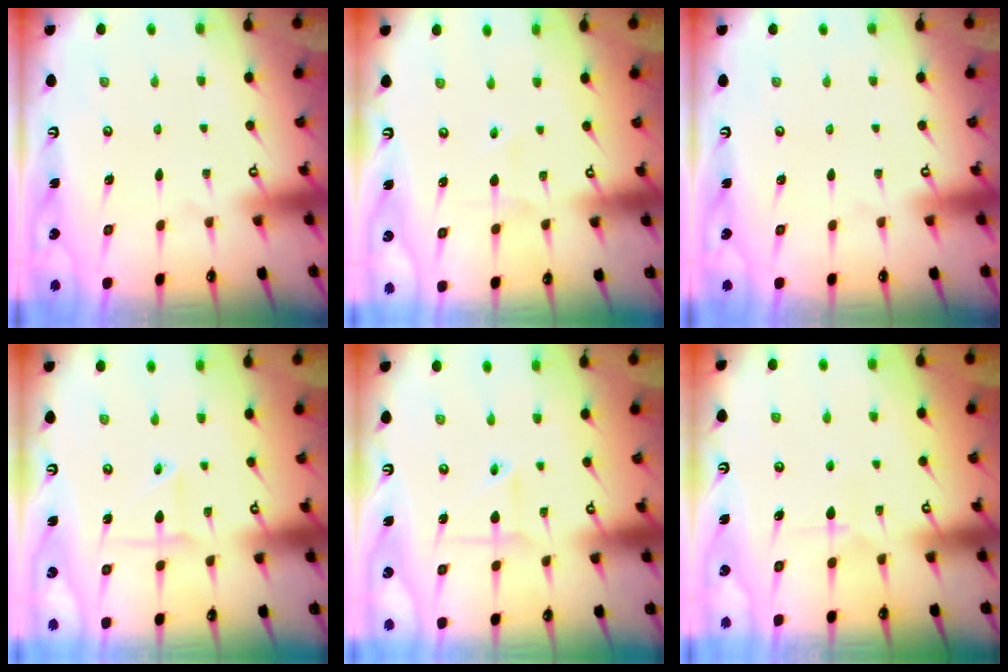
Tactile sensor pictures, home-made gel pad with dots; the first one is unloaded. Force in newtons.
{"total": 2.7, "press": 2.5, "slide": 0.9}
{"total": 0.0}
{"total": 2.9, "press": 2.9, "slide": 0.3}
{"total": 3.1, "press": 2.9, "slide": 1.0}
{"total": 6.0, "press": 6.0, "slide": 0.3}